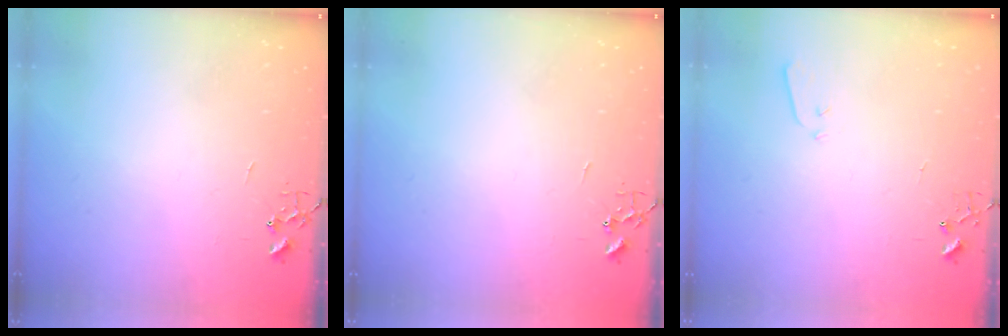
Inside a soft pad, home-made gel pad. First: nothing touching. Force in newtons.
{"total": 0.0}
{"total": 3.6, "press": 3.5, "slide": 0.6}